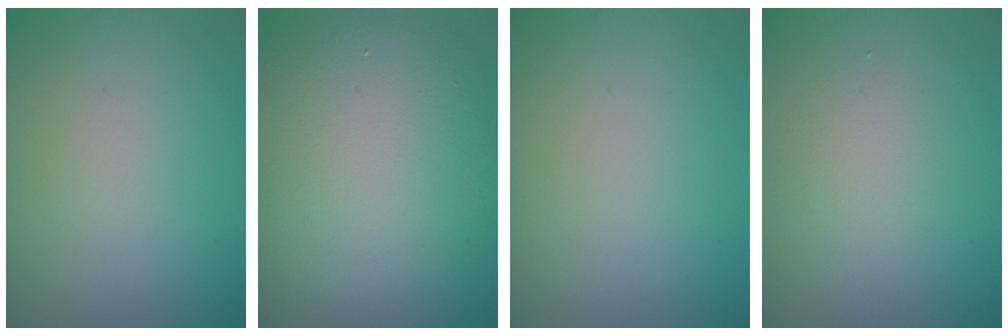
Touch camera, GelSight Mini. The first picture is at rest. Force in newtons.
{"total": 12.1, "press": 12.1, "slide": 0.6}
{"total": 0.0}
{"total": 1.8, "press": 1.8, "slide": 0.1}